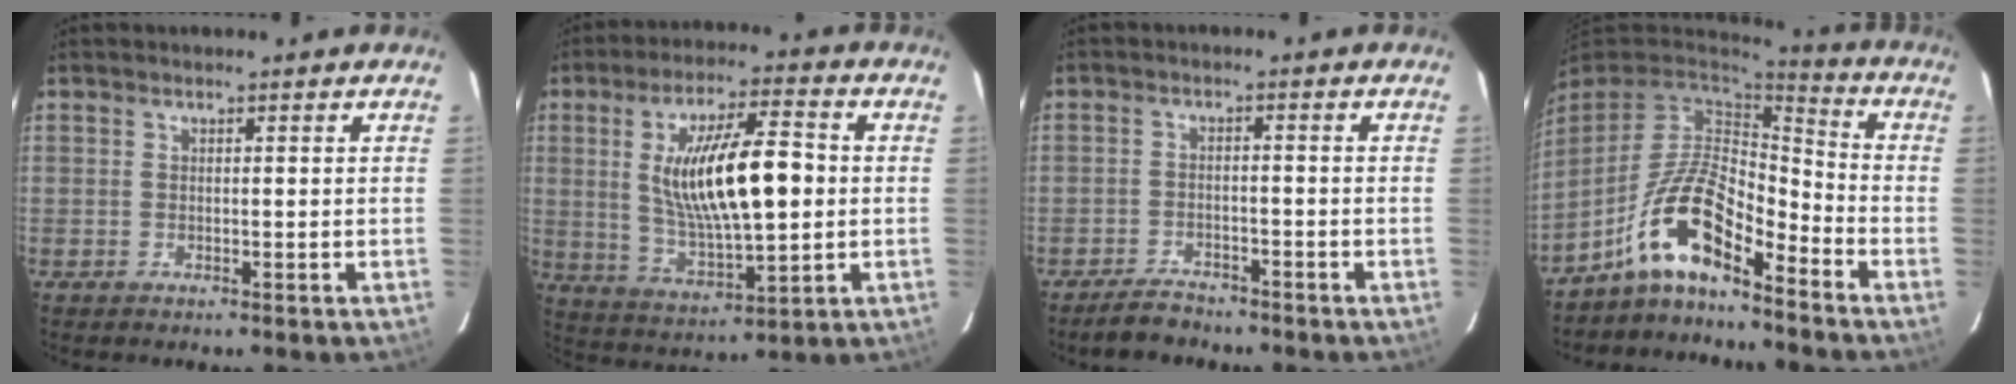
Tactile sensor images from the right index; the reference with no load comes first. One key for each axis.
{"total": 15.8, "fx": 1.3, "fy": 3.8, "fz": 15.3, "tx": -0.284, "ty": 0.008, "tz": 0.027}
{"total": 3.8, "fx": -3.5, "fy": 1.4, "fz": 0.8, "tx": -0.022, "ty": -0.003, "tz": -0.059}
{"total": 11.2, "fx": -7.8, "fy": 3.0, "fz": 7.4, "tx": -0.148, "ty": 0.027, "tz": -0.145}